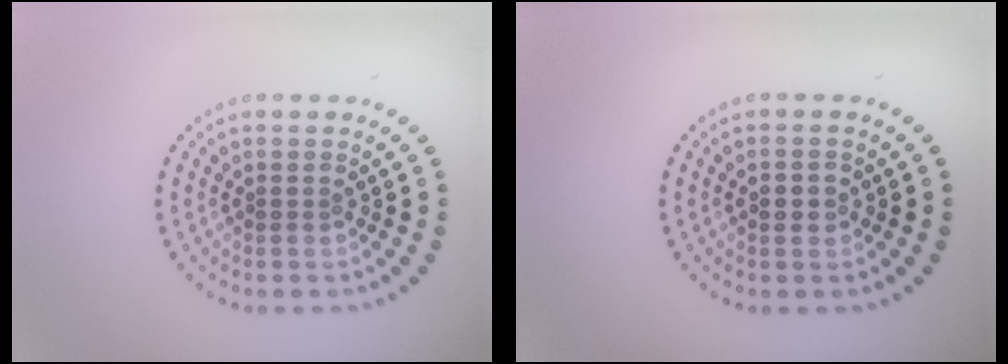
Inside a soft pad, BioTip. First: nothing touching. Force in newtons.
{"total": 0.9, "press": 0.9, "slide": 0.0}